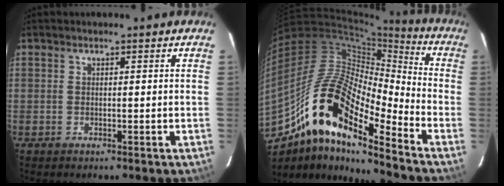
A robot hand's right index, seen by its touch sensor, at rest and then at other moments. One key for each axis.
{"total": 18.9, "fx": -10.7, "fy": 5.1, "fz": 14.7, "tx": -0.282, "ty": 0.030, "tz": -0.183}